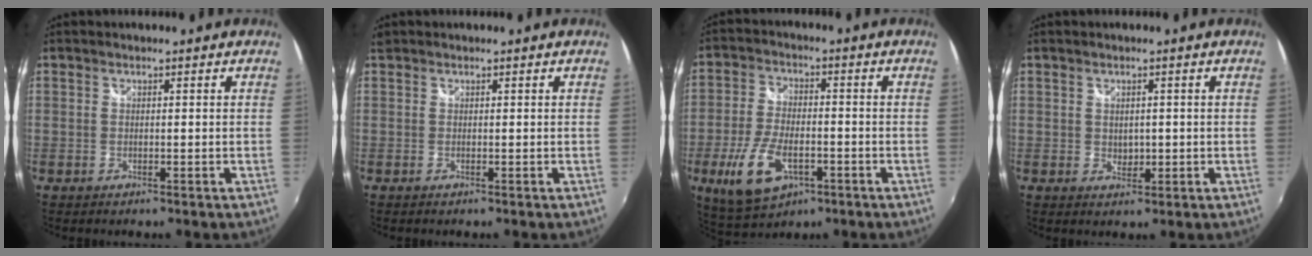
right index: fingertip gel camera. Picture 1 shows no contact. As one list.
[{"total": 0.7, "force": [0.3, 0.6, 0.2], "torque": [-0.006, 0.001, 0.001]}, {"total": 12.2, "force": [-4.7, 6.3, 9.4], "torque": [-0.204, -0.012, -0.079]}, {"total": 2.1, "force": [0.2, 1.8, 1.1], "torque": [-0.011, -0.001, 0.007]}]